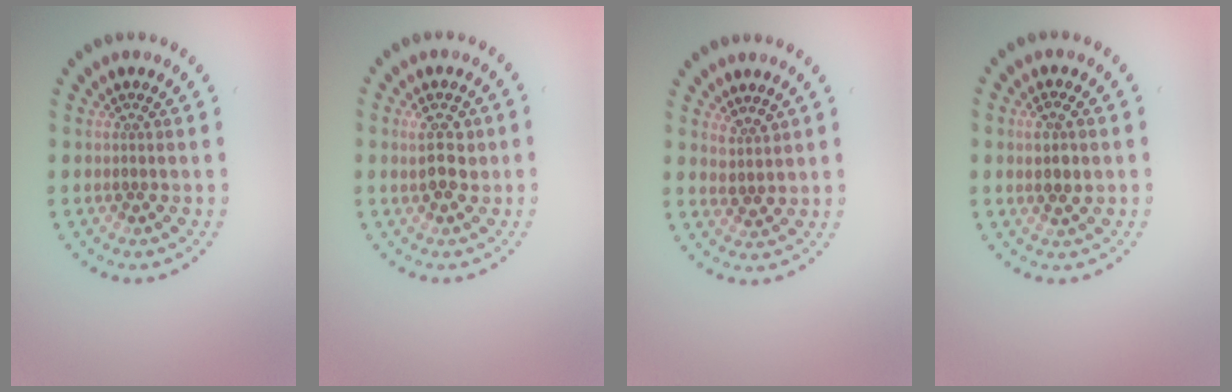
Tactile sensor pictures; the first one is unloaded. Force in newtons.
{"total": 2.9, "press": 2.8, "slide": 0.3}
{"total": 1.3, "press": 1.2, "slide": 0.6}
{"total": 2.6, "press": 2.5, "slide": 0.6}